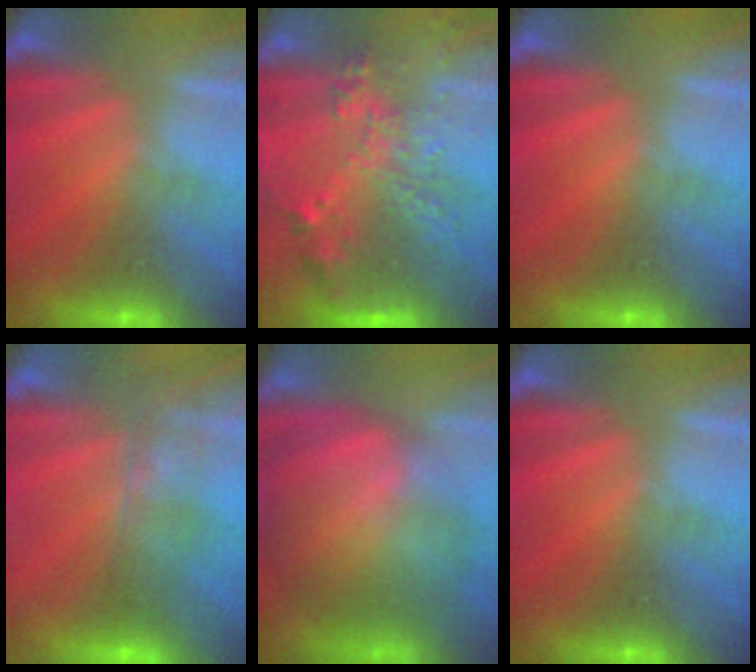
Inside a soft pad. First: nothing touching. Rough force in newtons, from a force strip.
{"total": 7.3}
{"total": 0.0}
{"total": 10.3}
{"total": 8.9}
{"total": 0.0}